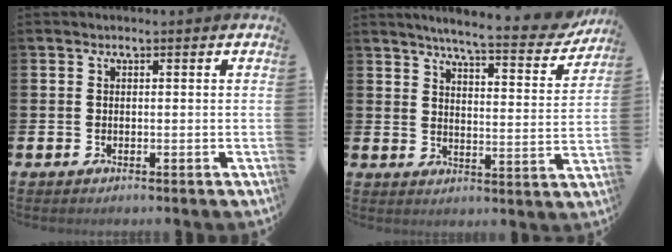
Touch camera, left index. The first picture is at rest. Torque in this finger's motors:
{"motor_torque": [0.95, -1.18, 0.58, 0.08]}